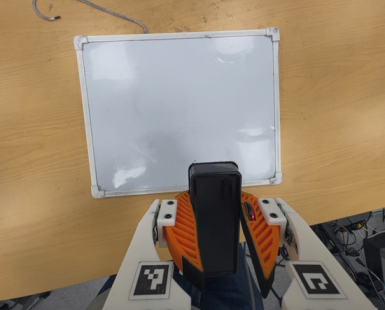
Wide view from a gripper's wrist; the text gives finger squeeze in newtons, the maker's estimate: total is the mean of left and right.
{"total": 11.1, "left": 11.2, "right": 11.0}